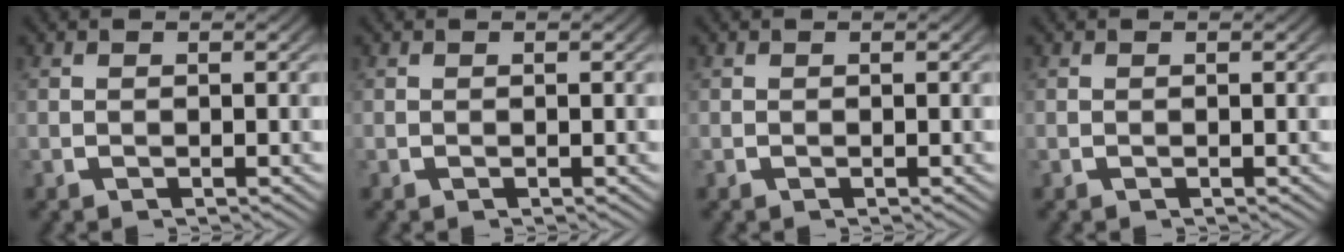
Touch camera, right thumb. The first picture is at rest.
{"total": 0.0}
{"total": 0.0}
{"total": 0.0}